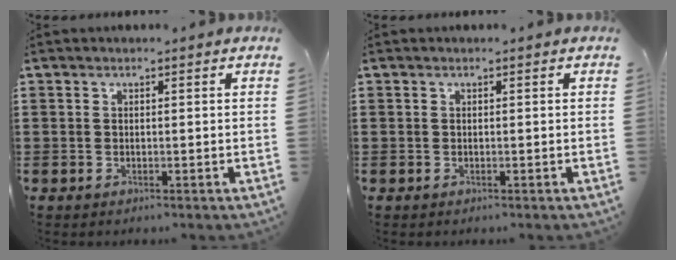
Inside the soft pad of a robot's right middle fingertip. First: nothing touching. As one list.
[{"total": 0.0}]